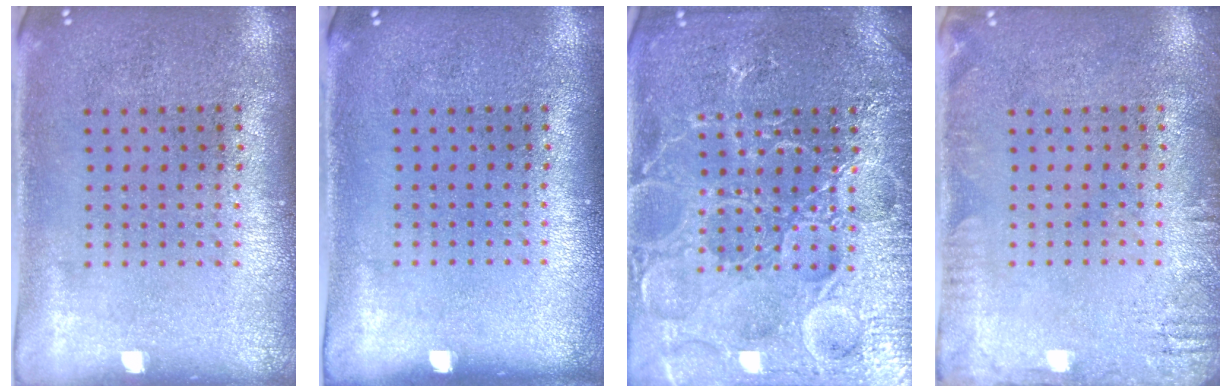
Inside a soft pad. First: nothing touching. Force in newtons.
{"total": 0.0}
{"total": 7.4, "press": 7.4, "slide": 0.9}
{"total": 1.9, "press": 1.9, "slide": 0.3}